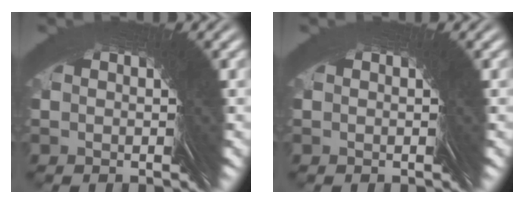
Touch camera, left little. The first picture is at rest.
{"total": 0.0}